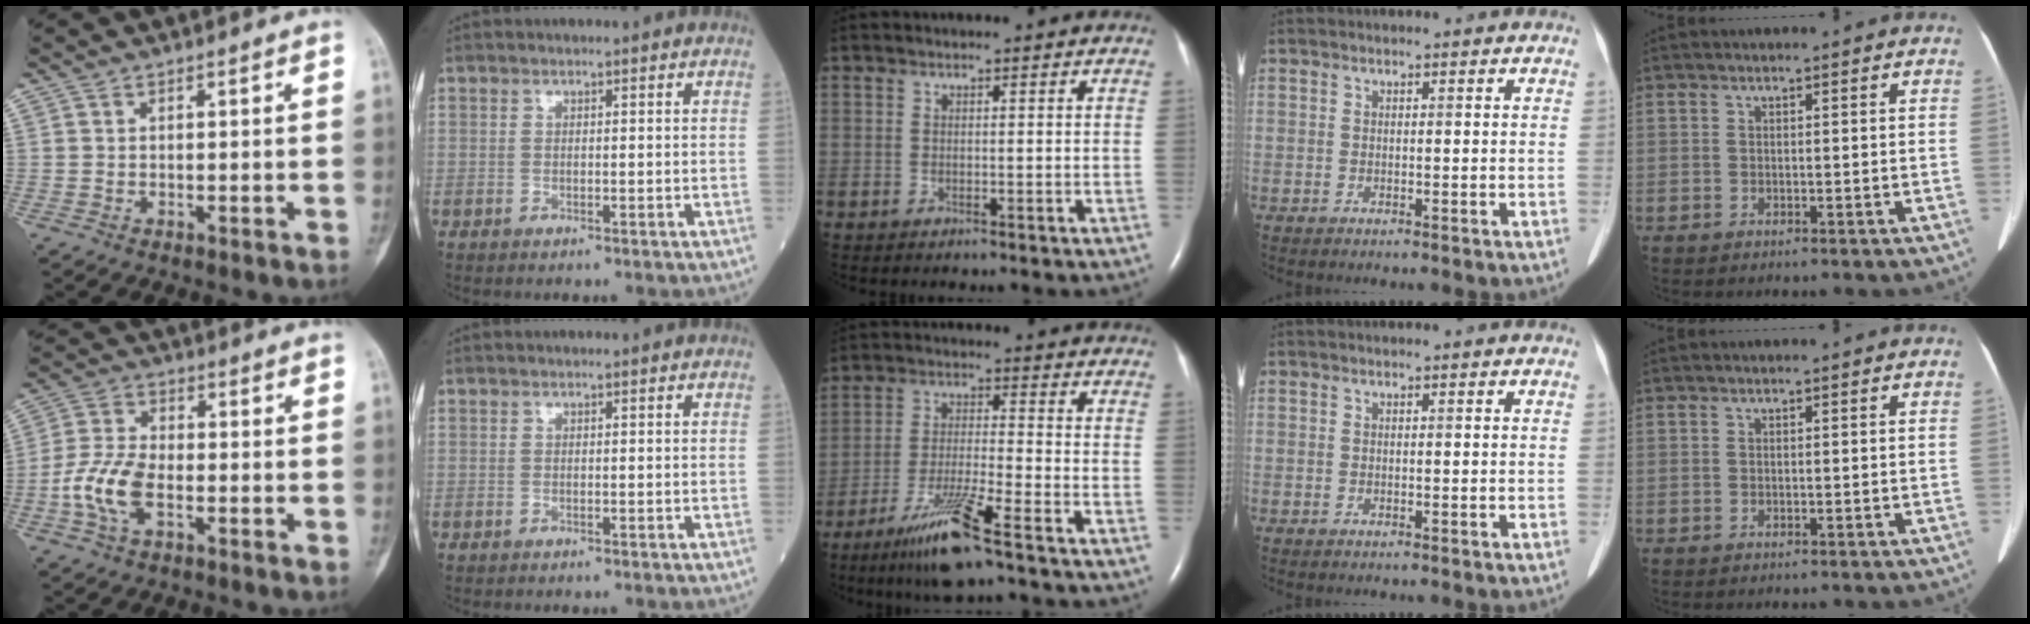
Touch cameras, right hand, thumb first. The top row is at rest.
{"thumb": {"total": 9.2, "force": [-2.9, 4.9, 7.2], "torque": [-0.157, 0.018, -0.060]}, "middle": {"total": 9.9, "force": [-6.6, -0.5, 7.4], "torque": [-0.147, -0.032, -0.126]}}